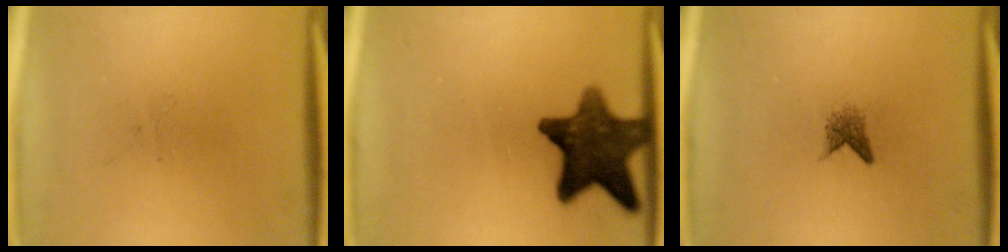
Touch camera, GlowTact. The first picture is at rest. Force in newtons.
{"total": 12.2}
{"total": 1.6}